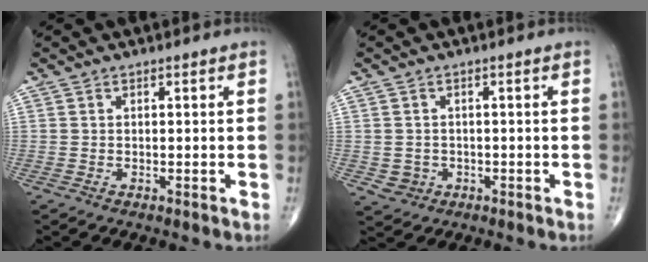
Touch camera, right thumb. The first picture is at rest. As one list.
[{"total": 2.6, "force": [-0.6, 2.4, 0.5], "torque": [0.004, 0.004, -0.005]}]